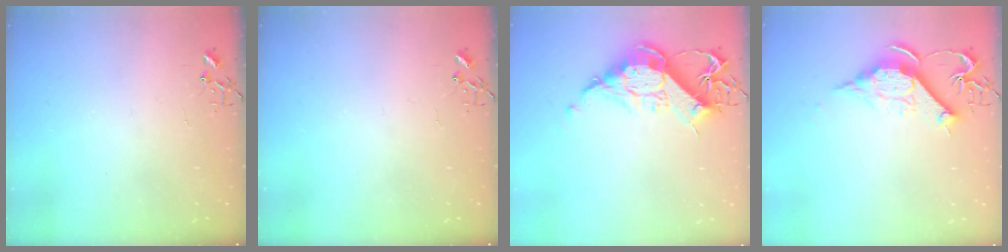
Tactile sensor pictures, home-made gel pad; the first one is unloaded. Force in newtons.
{"total": 0.0}
{"total": 13.7, "press": 13.6, "slide": 1.3}
{"total": 11.7, "press": 11.6, "slide": 1.3}